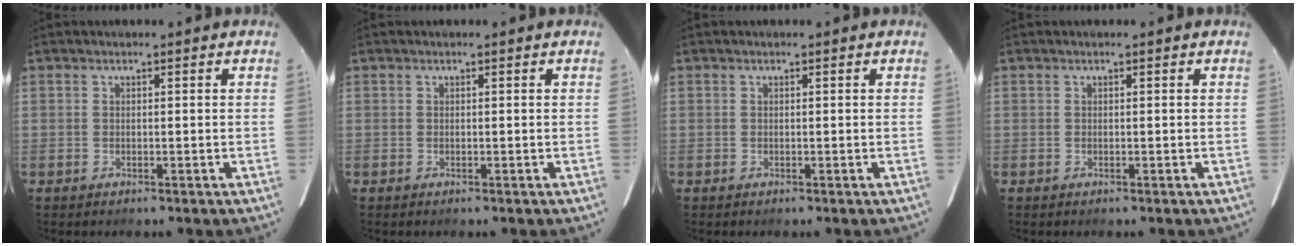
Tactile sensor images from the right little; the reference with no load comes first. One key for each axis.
{"total": 0.0}
{"total": 0.0}
{"total": 0.0}